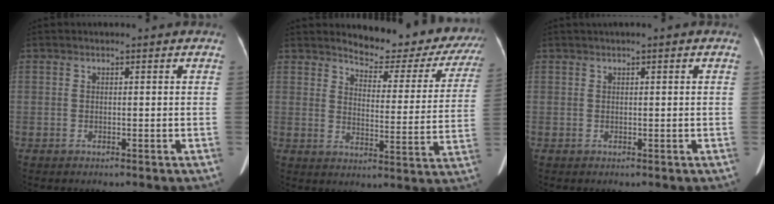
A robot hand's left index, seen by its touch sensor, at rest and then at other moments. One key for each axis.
{"total": 16.7, "fx": 15.5, "fy": 4.0, "fz": 4.7, "tx": -0.037, "ty": -0.056, "tz": 0.168}
{"total": 1.0, "fx": 0.5, "fy": 0.0, "fz": 0.9, "tx": -0.015, "ty": 0.012, "tz": 0.008}